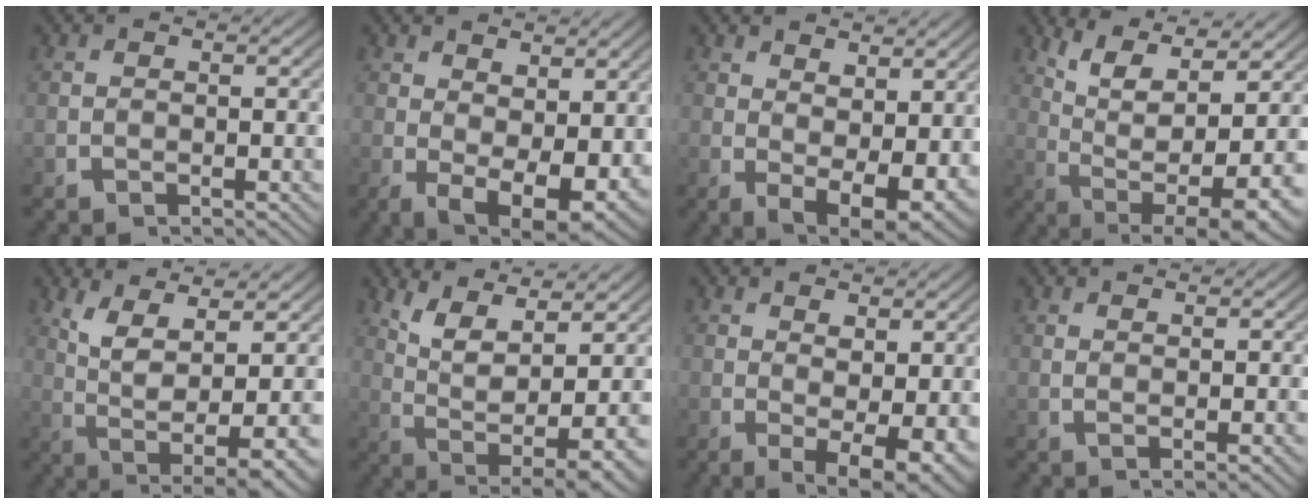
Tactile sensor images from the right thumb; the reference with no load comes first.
{"total": 7.5, "force": [-1.1, 4.8, 5.7], "torque": [-0.107, -0.053, 0.009]}
{"total": 6.3, "force": [-0.2, 3.7, 5.0], "torque": [-0.093, -0.044, 0.022]}
{"total": 11.8, "force": [0.8, 7.3, 9.2], "torque": [-0.179, -0.043, 0.029]}
{"total": 9.3, "force": [0.5, 4.8, 8.0], "torque": [-0.152, -0.033, 0.025]}
{"total": 9.9, "force": [1.5, 5.5, 8.1], "torque": [-0.160, -0.037, 0.039]}
{"total": 5.9, "force": [-0.7, 3.2, 4.8], "torque": [-0.087, -0.039, 0.009]}
{"total": 1.5, "force": [1.0, -0.2, 1.1], "torque": [-0.021, -0.007, 0.025]}